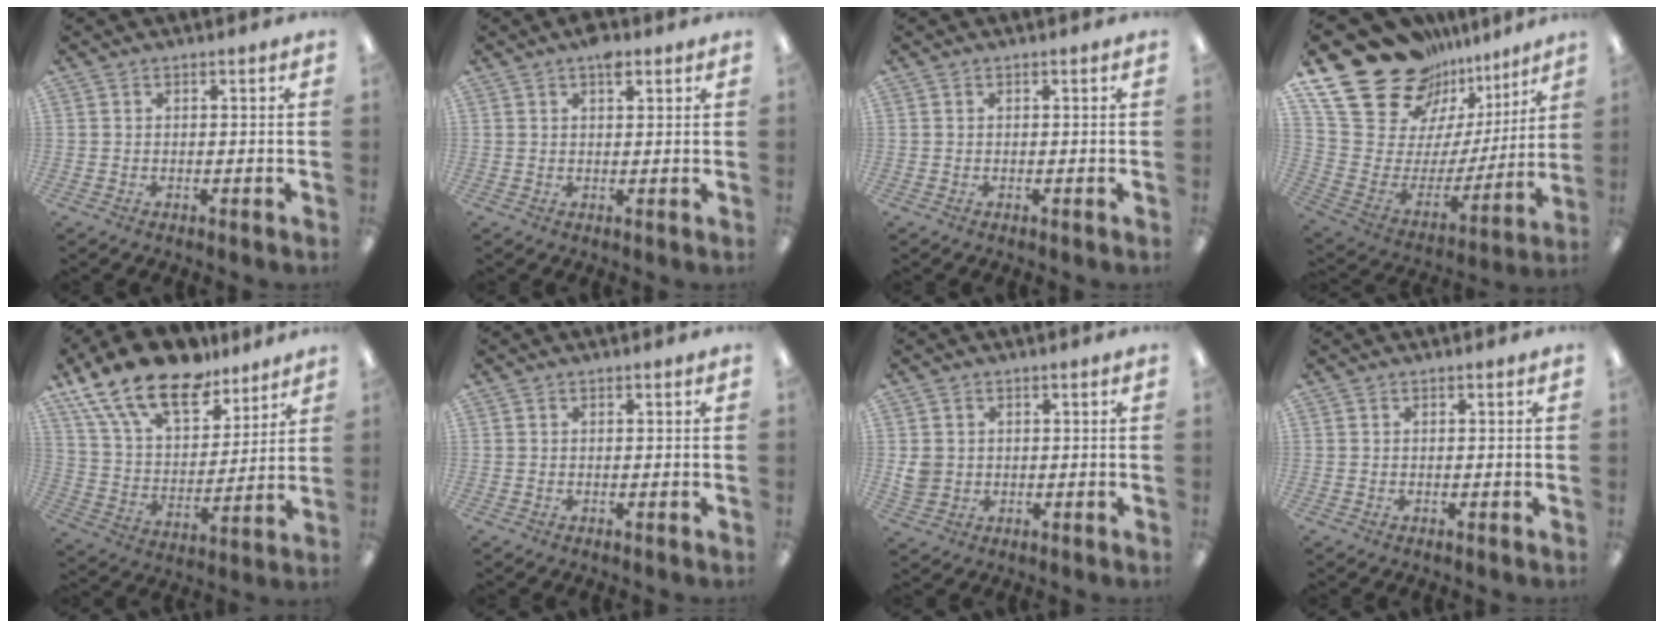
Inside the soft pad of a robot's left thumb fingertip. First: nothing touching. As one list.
[{"total": 3.3, "force": [2.1, 1.4, 2.0], "torque": [-0.029, -0.005, 0.034]}, {"total": 0.0}, {"total": 24.1, "force": [17.6, 12.9, 10.1], "torque": [-0.170, -0.132, 0.333]}, {"total": 19.8, "force": [14.2, 9.5, 10.2], "torque": [-0.205, -0.083, 0.258]}, {"total": 0.0}, {"total": 3.8, "force": [0.6, 3.5, 1.1], "torque": [-0.017, 0.004, 0.014]}, {"total": 0.0}]